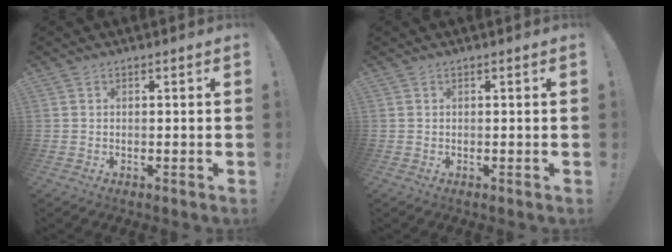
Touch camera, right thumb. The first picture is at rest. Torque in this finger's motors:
{"motor_torque": [0.03, 0.03, -0.13, 0.06, 0.00]}